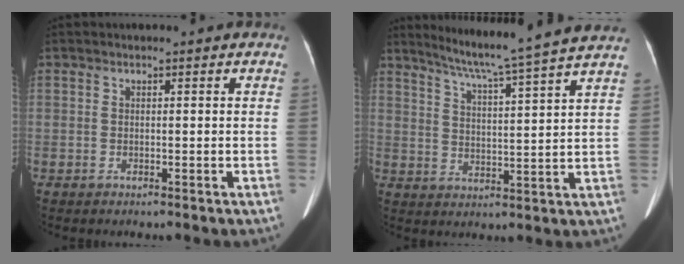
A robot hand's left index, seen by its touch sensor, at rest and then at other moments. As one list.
[{"total": 15.8, "force": [13.7, -2.1, 7.4], "torque": [-0.125, -0.020, 0.183]}]